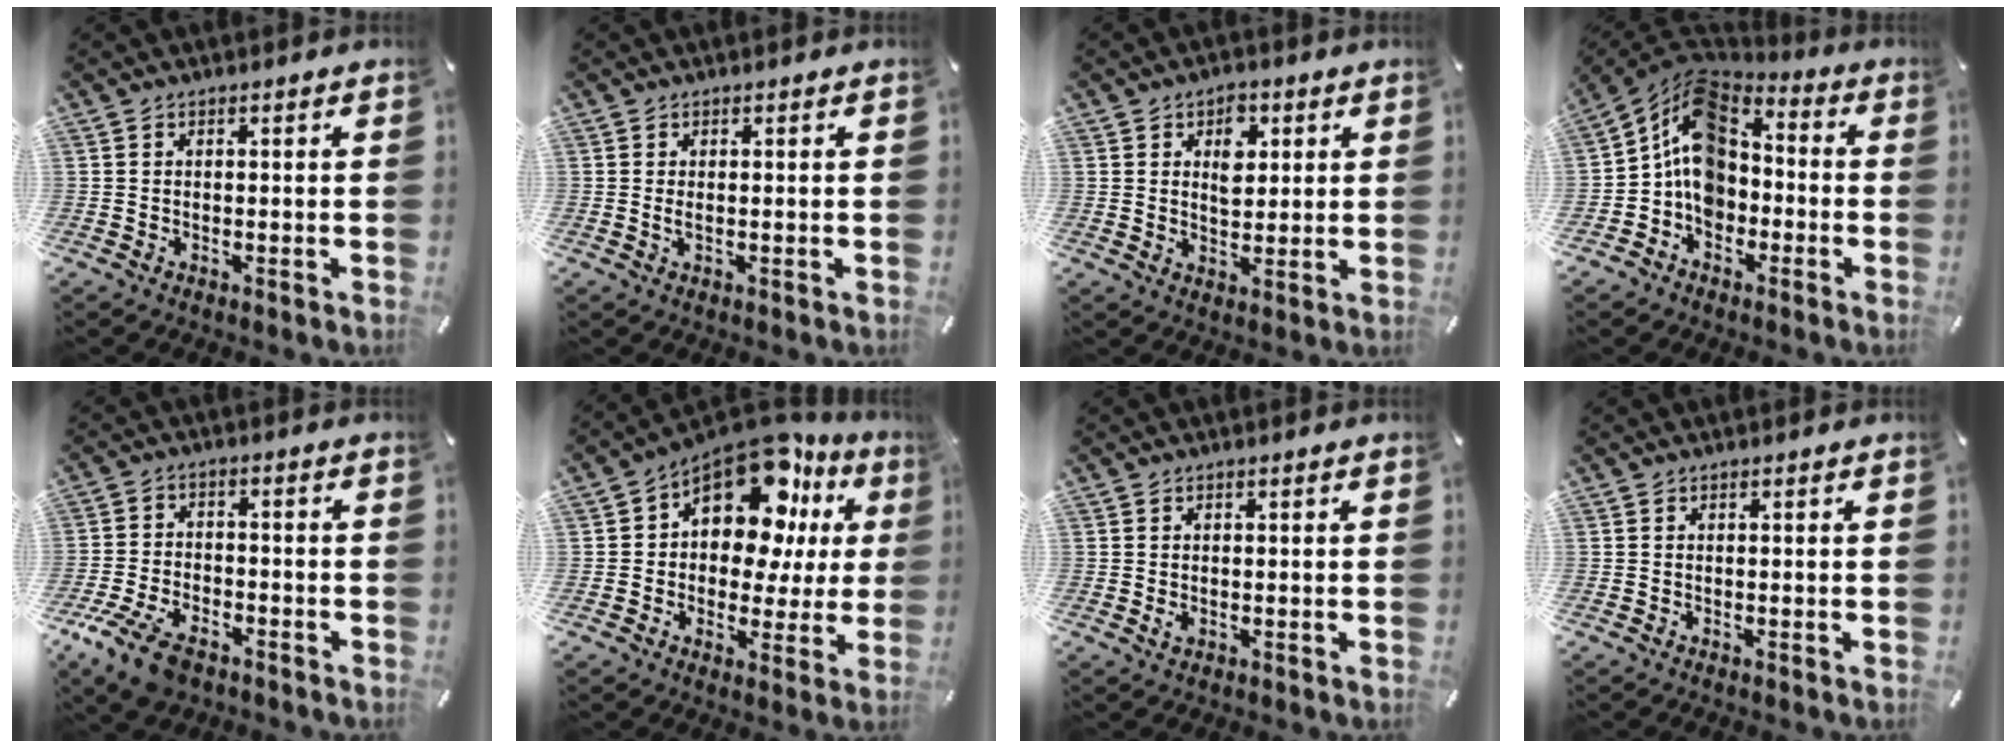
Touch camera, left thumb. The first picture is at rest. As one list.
[{"total": 1.3, "force": [0.1, 0.5, 1.2], "torque": [-0.024, 0.001, 0.001]}, {"total": 6.5, "force": [2.2, 4.7, 3.9], "torque": [-0.038, -0.009, 0.032]}, {"total": 11.7, "force": [-1.4, 9.8, 6.3], "torque": [-0.120, 0.014, -0.026]}, {"total": 9.5, "force": [-6.0, 5.0, 5.5], "torque": [-0.121, 0.024, -0.112]}, {"total": 15.5, "force": [8.2, 8.9, 9.6], "torque": [-0.158, -0.068, 0.144]}, {"total": 1.1, "force": [-0.1, 0.8, 0.8], "torque": [-0.015, 0.002, -0.002]}, {"total": 0.0}]